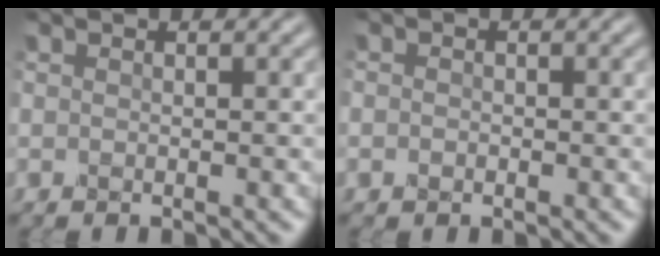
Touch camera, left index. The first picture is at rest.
{"total": 0.8, "force": [-0.3, 0.7, 0.2], "torque": [-0.004, 0.002, -0.009]}